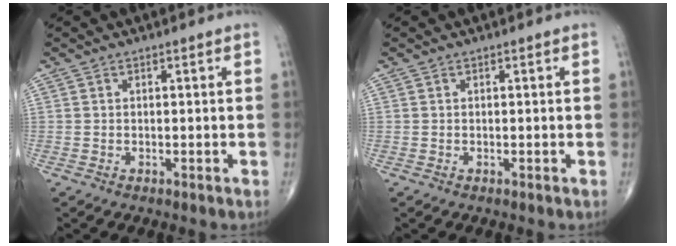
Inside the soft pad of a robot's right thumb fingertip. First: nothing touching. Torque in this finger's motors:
{"motor_torque": [0.01, 0.01, -0.05, -0.05, 0.00]}